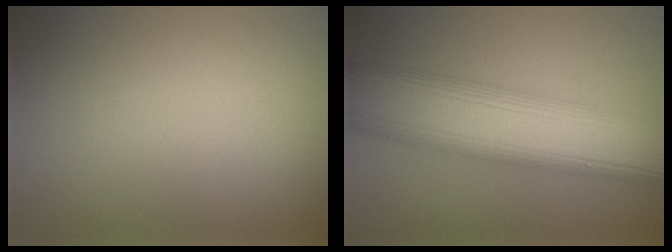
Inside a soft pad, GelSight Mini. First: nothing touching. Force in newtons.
{"total": 12.3, "press": 12.3, "slide": 0.2}